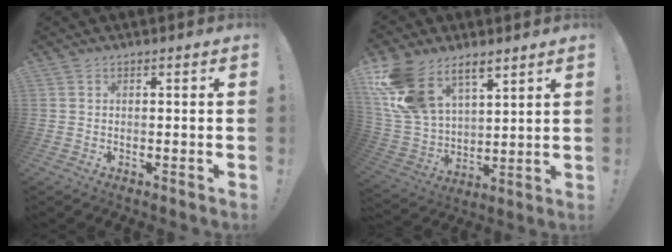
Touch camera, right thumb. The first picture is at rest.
{"total": 16.4, "force": [10.3, 9.6, 8.3], "torque": [-0.175, -0.060, 0.199]}